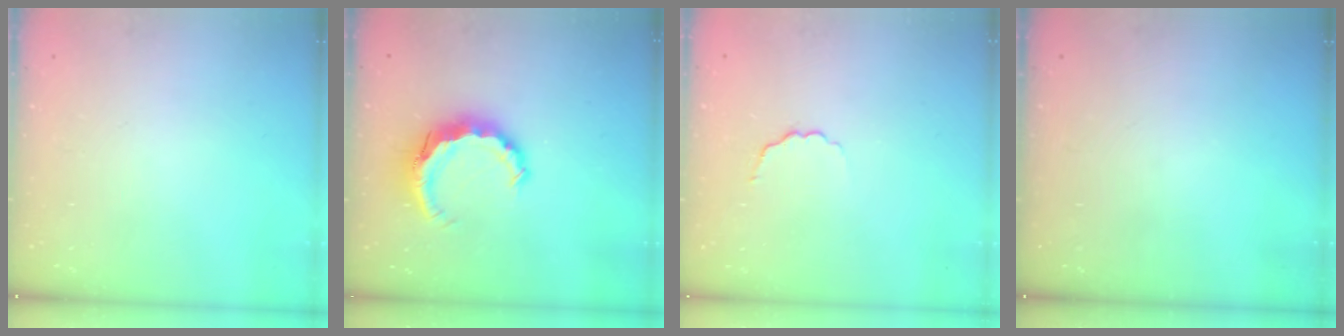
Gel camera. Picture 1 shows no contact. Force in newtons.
{"total": 8.6, "press": 8.5, "slide": 1.1}
{"total": 3.2, "press": 2.9, "slide": 1.2}
{"total": 0.0}